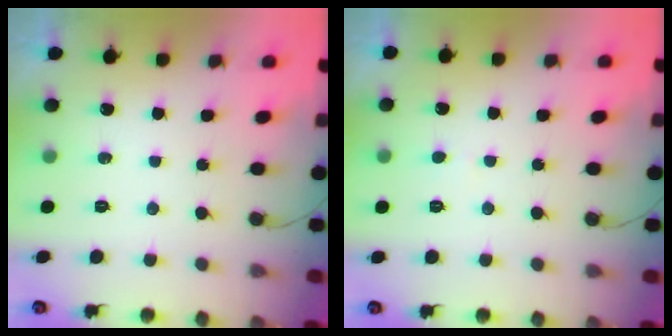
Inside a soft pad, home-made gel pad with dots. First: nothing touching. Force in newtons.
{"total": 2.0, "press": 2.0, "slide": 0.1}